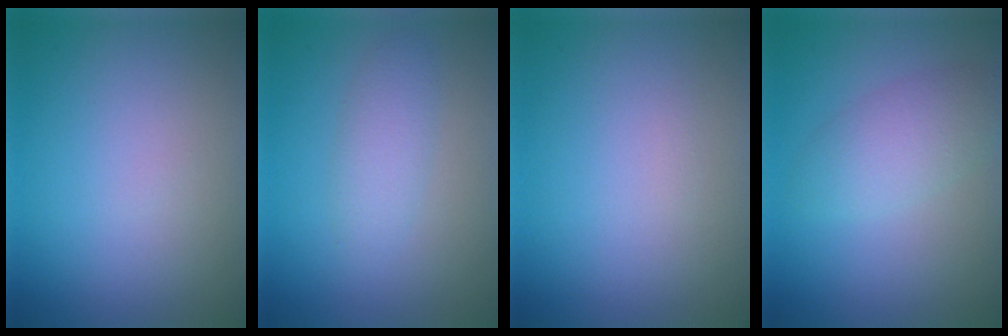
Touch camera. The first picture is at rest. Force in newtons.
{"total": 2.1, "press": 2.1, "slide": 0.1}
{"total": 0.0}
{"total": 3.3, "press": 3.3, "slide": 0.1}